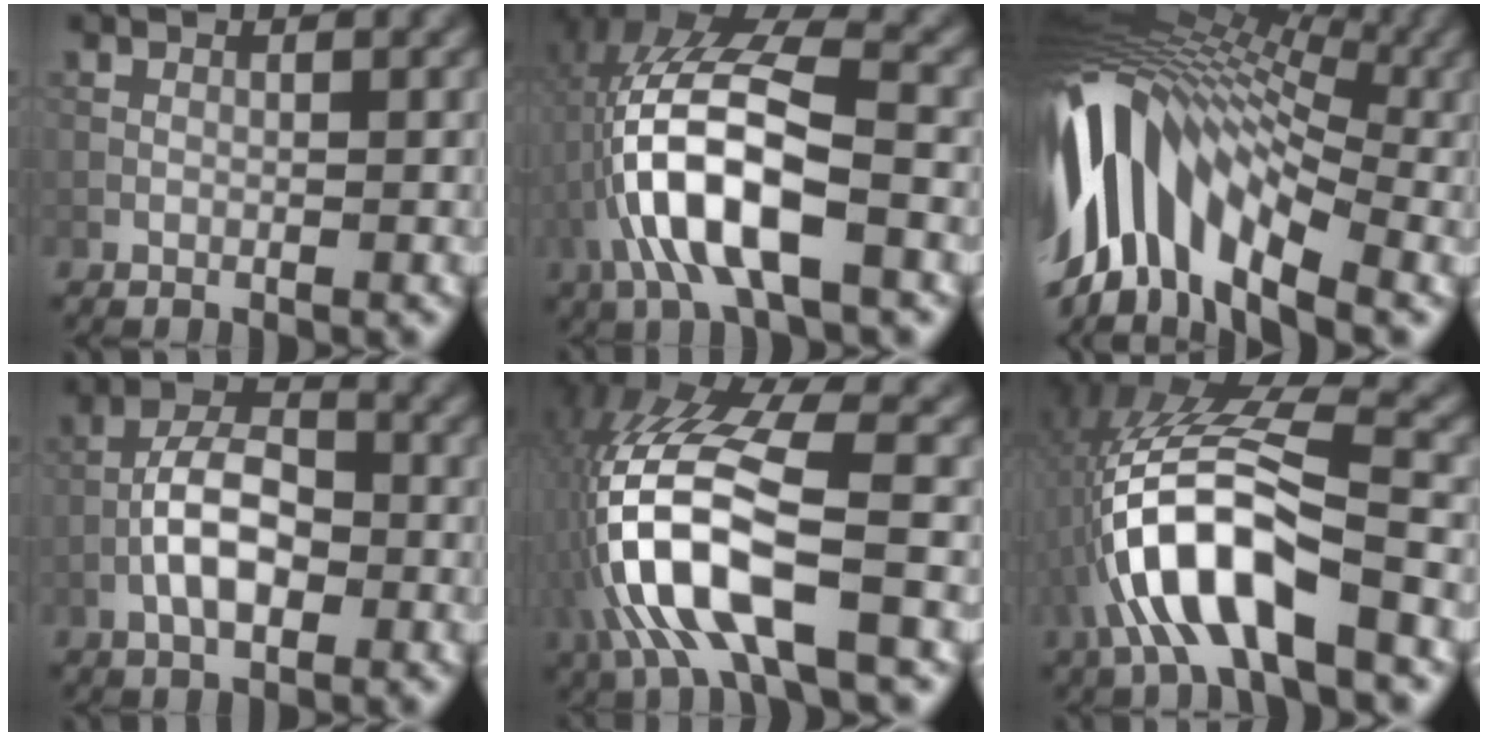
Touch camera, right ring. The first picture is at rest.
{"total": 11.0, "force": [-2.7, 4.2, 9.8], "torque": [-0.204, 0.012, -0.051]}
{"total": 14.3, "force": [-2.3, 8.0, 11.6], "torque": [-0.224, 0.027, -0.041]}
{"total": 5.3, "force": [-1.6, 2.6, 4.4], "torque": [-0.075, 0.012, -0.032]}
{"total": 12.4, "force": [-3.5, 4.9, 10.9], "torque": [-0.244, 0.004, -0.061]}
{"total": 10.4, "force": [-3.7, 3.5, 9.1], "torque": [-0.192, 0.012, -0.066]}